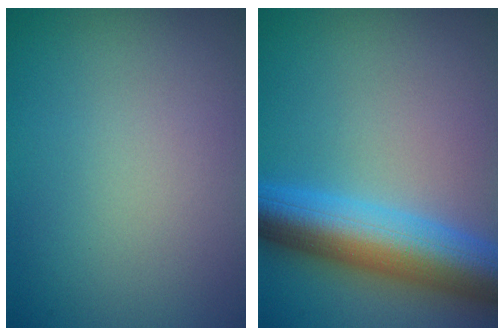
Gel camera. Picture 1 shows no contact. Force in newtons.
{"total": 9.0, "press": 9.0, "slide": 0.3}